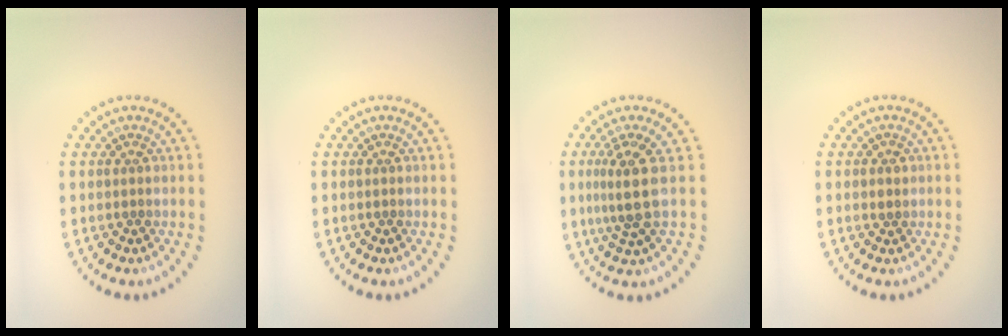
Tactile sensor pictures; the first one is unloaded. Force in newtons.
{"total": 0.0}
{"total": 3.2, "press": 2.4, "slide": 2.1}
{"total": 0.5, "press": 0.4, "slide": 0.3}